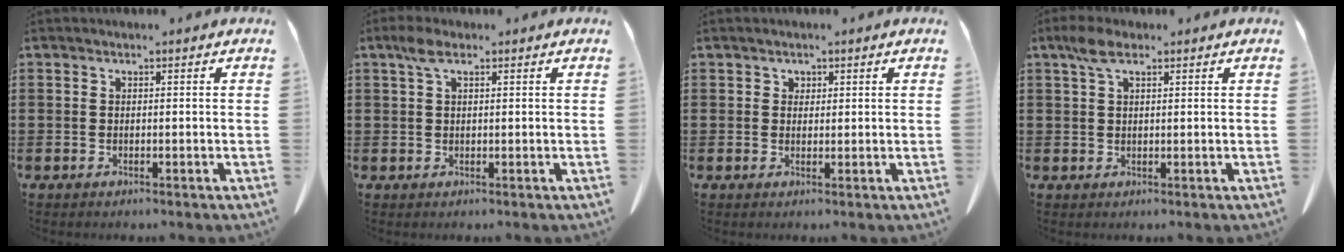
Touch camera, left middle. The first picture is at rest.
{"total": 2.5, "force": [1.3, 1.2, 1.8], "torque": [-0.044, 0.005, 0.024]}
{"total": 1.1, "force": [0.8, 0.7, 0.2], "torque": [0.002, -0.004, 0.016]}
{"total": 3.4, "force": [2.0, 1.6, 2.3], "torque": [-0.053, 0.005, 0.036]}